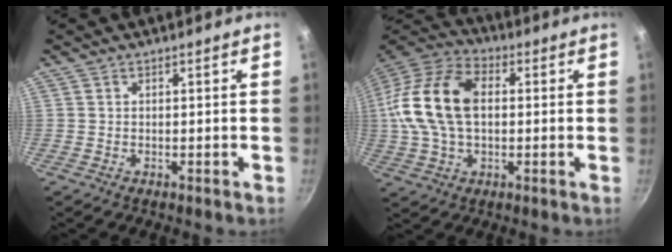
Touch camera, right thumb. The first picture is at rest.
{"total": 19.5, "force": [1.4, 12.4, 14.9], "torque": [-0.286, 0.034, 0.014]}